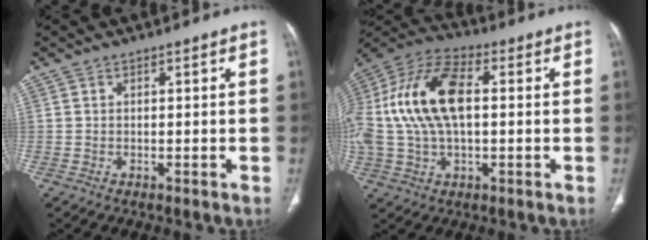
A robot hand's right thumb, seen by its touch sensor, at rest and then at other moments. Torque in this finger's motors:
{"motor_torque": [2.52, 2.49, 1.32, 0.11, 0.77]}